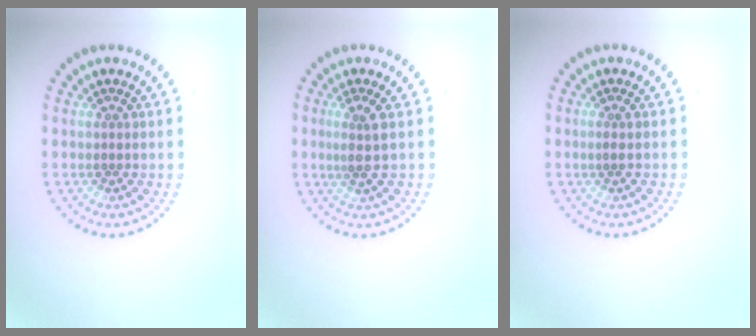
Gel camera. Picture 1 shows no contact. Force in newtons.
{"total": 2.3, "press": 1.6, "slide": 1.5}
{"total": 0.5, "press": 0.2, "slide": 0.5}